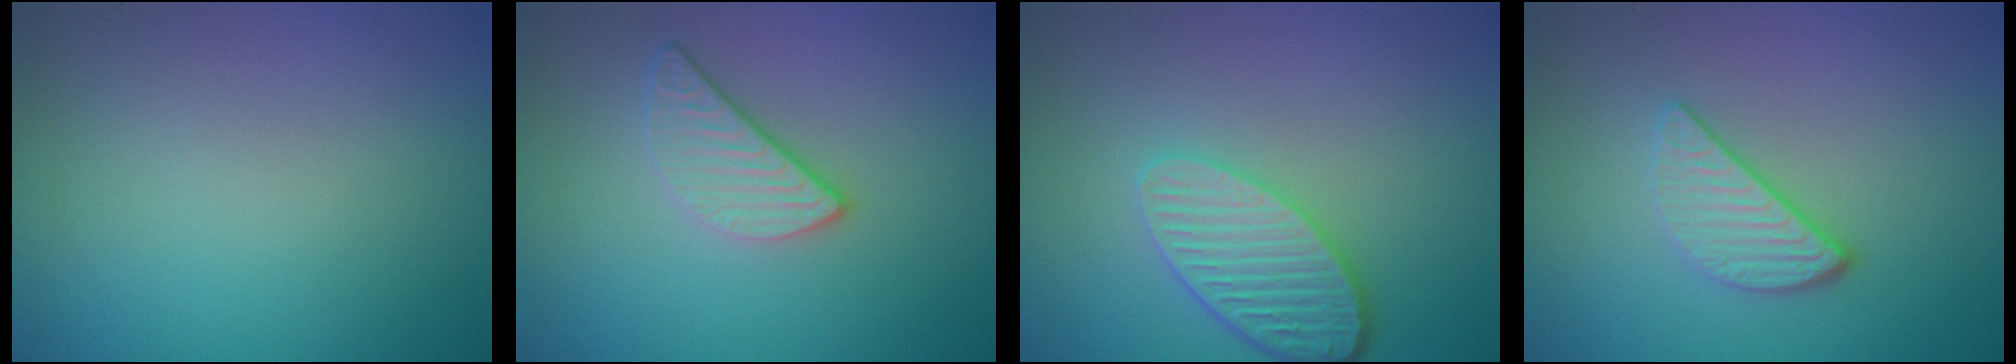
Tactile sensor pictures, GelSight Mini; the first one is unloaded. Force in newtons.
{"total": 2.7, "press": 2.3, "slide": 1.3}
{"total": 5.0, "press": 3.9, "slide": 3.2}
{"total": 3.0, "press": 2.5, "slide": 1.7}